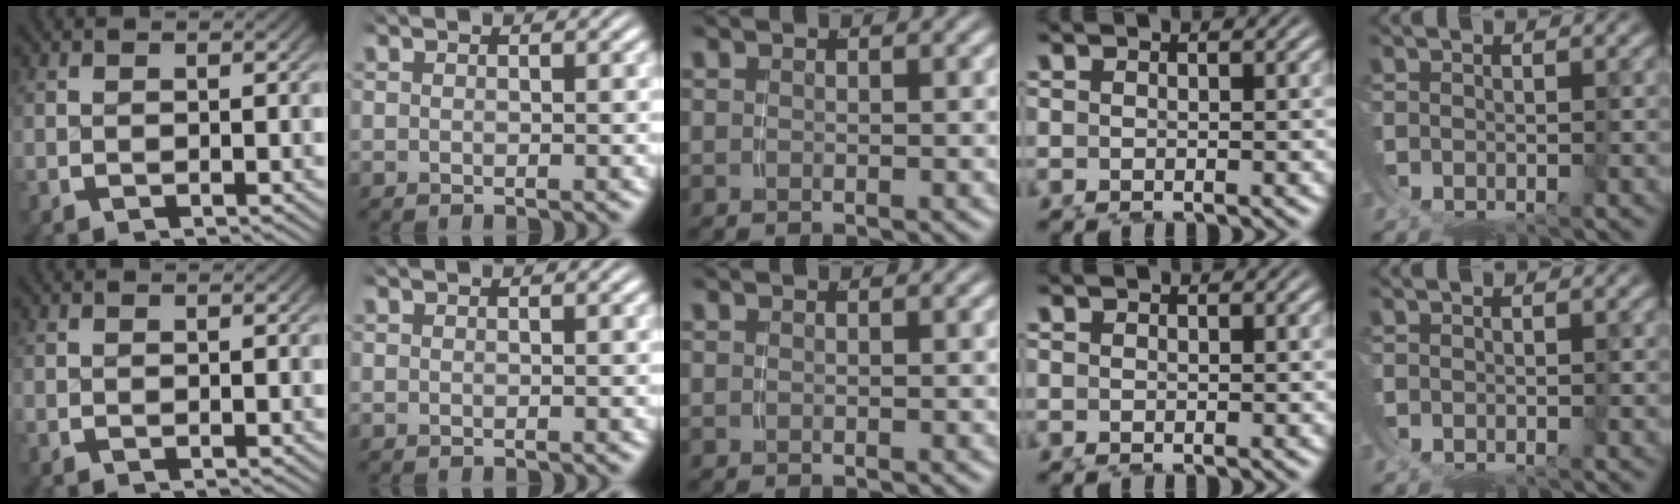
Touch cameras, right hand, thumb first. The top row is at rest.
{}